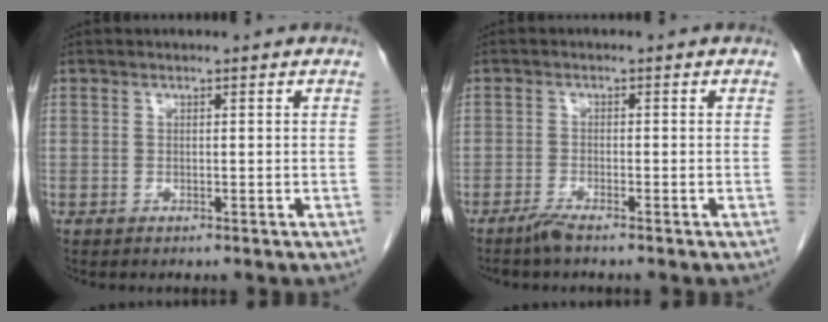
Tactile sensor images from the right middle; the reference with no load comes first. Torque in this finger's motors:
{"motor_torque": [-0.09, 0.17, 0.03, 0.00]}